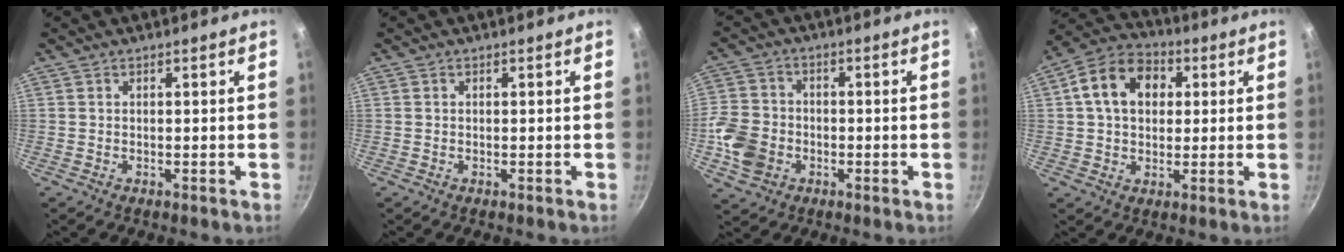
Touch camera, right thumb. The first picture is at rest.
{"total": 0.0}
{"total": 9.8, "force": [-2.6, 8.0, 4.9], "torque": [-0.084, 0.021, -0.060]}
{"total": 12.7, "force": [2.9, 9.5, 8.0], "torque": [-0.109, 0.020, 0.031]}